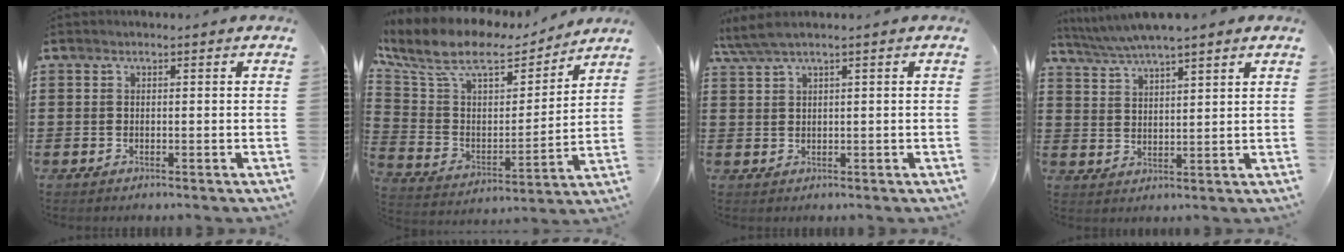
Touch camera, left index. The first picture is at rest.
{"total": 11.5, "force": [9.1, 4.0, 5.9], "torque": [-0.155, -0.051, 0.157]}
{"total": 2.5, "force": [1.3, -0.1, 2.1], "torque": [-0.050, -0.004, 0.022]}
{"total": 4.8, "force": [4.4, 0.1, 2.0], "torque": [-0.052, -0.015, 0.078]}